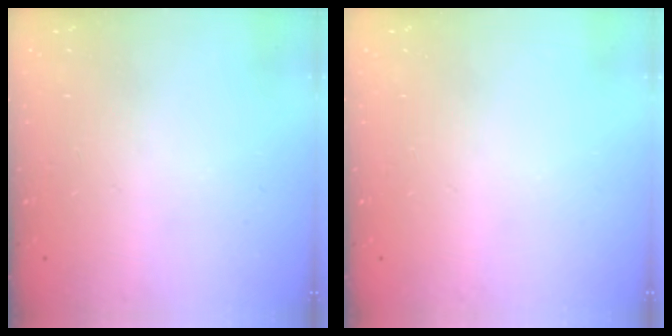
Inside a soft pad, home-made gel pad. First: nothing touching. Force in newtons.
{"total": 0.0}